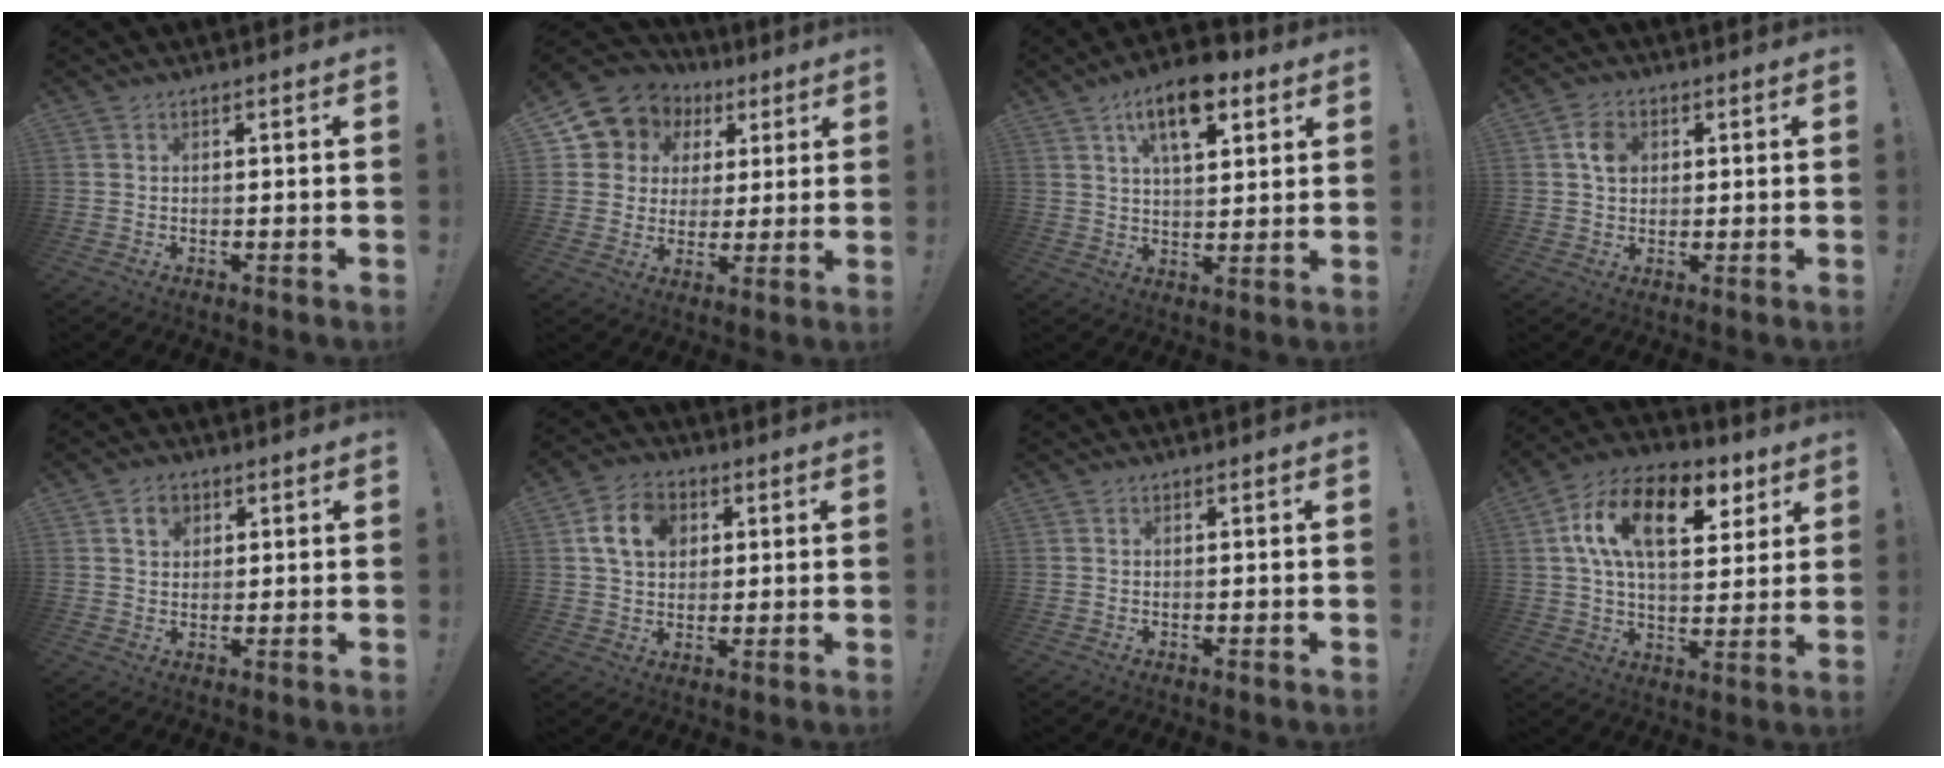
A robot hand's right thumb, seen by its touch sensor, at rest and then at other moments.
{"total": 9.5, "force": [4.2, 8.3, 2.0], "torque": [-0.038, -0.032, 0.090]}
{"total": 13.0, "force": [7.2, 5.9, 9.0], "torque": [-0.137, -0.025, 0.124]}
{"total": 5.5, "force": [1.2, 4.4, 3.1], "torque": [-0.039, 0.004, 0.021]}
{"total": 5.1, "force": [2.1, 3.9, 2.5], "torque": [-0.032, 0.001, 0.037]}
{"total": 11.0, "force": [3.7, 8.5, 6.0], "torque": [-0.098, 0.006, 0.073]}
{"total": 0.0}
{"total": 18.8, "force": [7.3, 10.3, 13.9], "torque": [-0.231, -0.013, 0.125]}